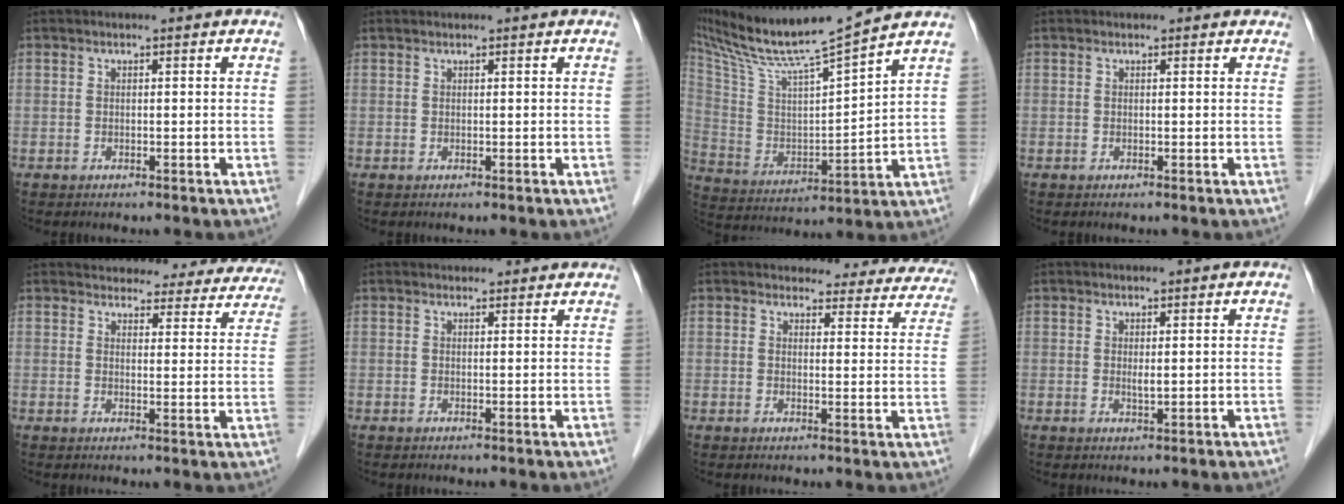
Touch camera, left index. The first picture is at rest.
{"total": 1.2, "force": [1.1, -0.1, 0.5], "torque": [-0.007, 0.016, 0.021]}
{"total": 16.2, "force": [14.3, -1.5, 7.5], "torque": [-0.149, -0.005, 0.258]}
{"total": 1.5, "force": [1.3, 0.6, 0.2], "torque": [-0.006, 0.011, 0.011]}
{"total": 20.4, "force": [18.8, 6.2, 5.0], "torque": [-0.047, -0.023, 0.200]}
{"total": 5.2, "force": [4.8, 1.5, 1.2], "torque": [-0.010, 0.025, 0.054]}
{"total": 15.9, "force": [14.7, 5.0, 3.4], "torque": [-0.004, -0.027, 0.141]}
{"total": 1.2, "force": [0.3, 0.1, 1.2], "torque": [-0.026, -0.003, 0.008]}